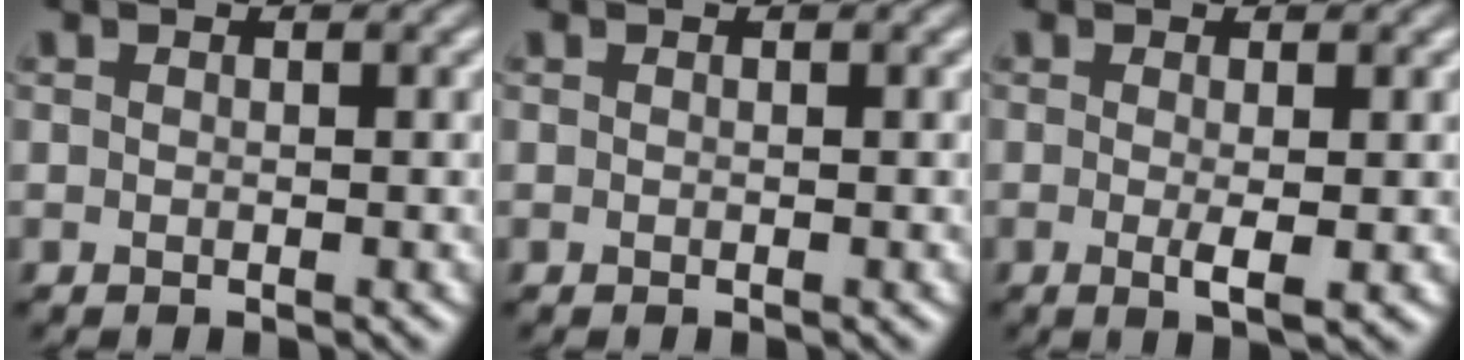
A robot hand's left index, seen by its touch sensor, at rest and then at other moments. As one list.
[{"total": 0.0}, {"total": 2.1, "force": [-0.2, 0.3, 2.0], "torque": [-0.036, -0.007, -0.002]}]